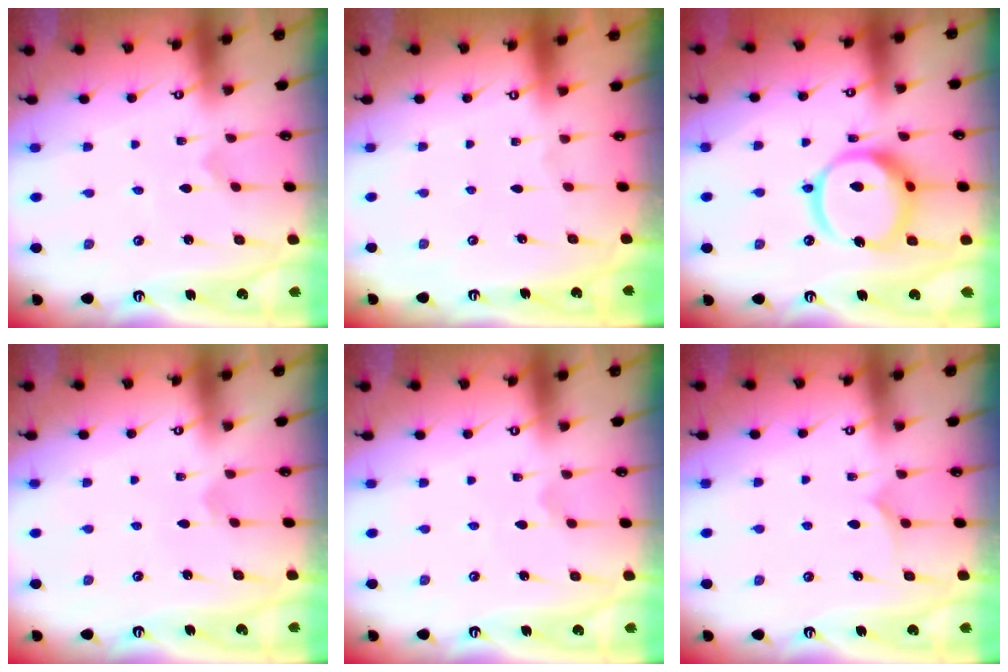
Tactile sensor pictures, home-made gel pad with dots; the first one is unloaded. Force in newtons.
{"total": 0.0}
{"total": 15.8, "press": 15.7, "slide": 2.0}
{"total": 2.5, "press": 2.5, "slide": 0.1}
{"total": 1.8, "press": 1.8, "slide": 0.2}
{"total": 6.0, "press": 5.9, "slide": 0.6}